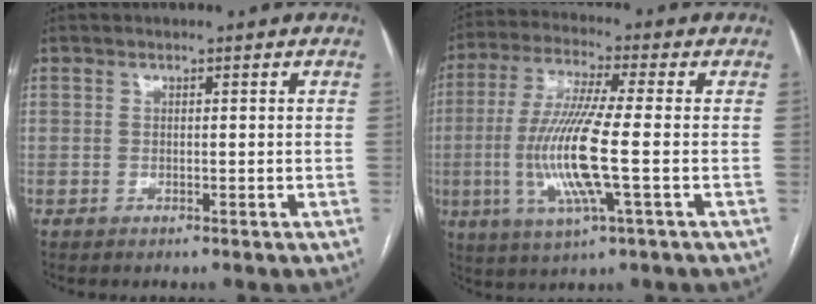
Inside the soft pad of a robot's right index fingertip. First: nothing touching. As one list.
[{"total": 12.8, "force": [-2.2, 0.3, 12.6], "torque": [-0.268, -0.013, -0.049]}]